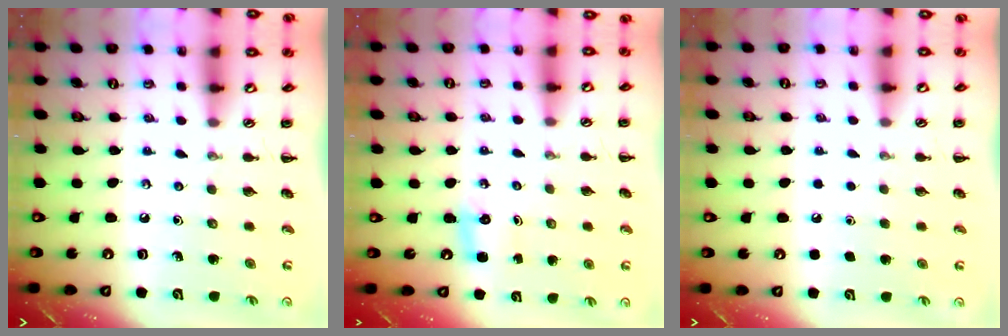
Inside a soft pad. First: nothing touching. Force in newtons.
{"total": 2.6, "press": 2.5, "slide": 0.7}
{"total": 1.6, "press": 1.6, "slide": 0.1}